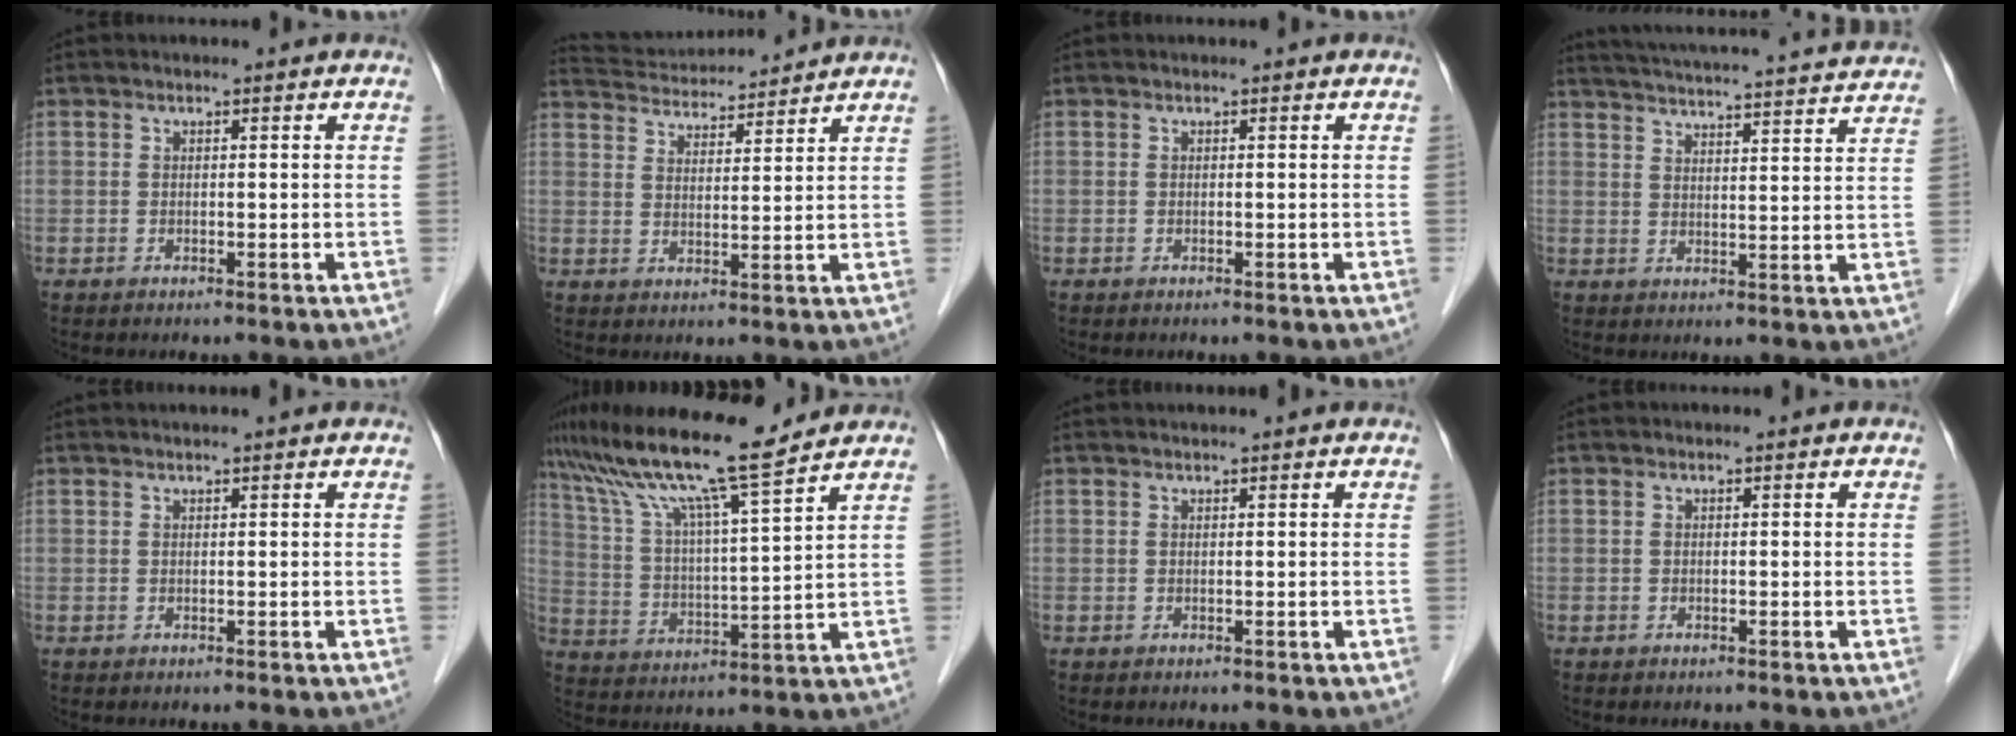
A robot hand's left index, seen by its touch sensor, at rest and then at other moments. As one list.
[{"total": 11.4, "force": [11.0, 0.9, 2.7], "torque": [-0.058, 0.024, 0.176]}, {"total": 0.0}, {"total": 24.4, "force": [23.0, 1.1, 8.1], "torque": [-0.134, -0.012, 0.294]}, {"total": 2.8, "force": [2.5, 0.1, 1.3], "torque": [-0.013, 0.028, 0.035]}, {"total": 16.3, "force": [13.4, -0.3, 9.3], "torque": [-0.173, 0.015, 0.231]}, {"total": 2.0, "force": [1.9, 0.0, 0.8], "torque": [-0.007, 0.022, 0.027]}, {"total": 0.0}]